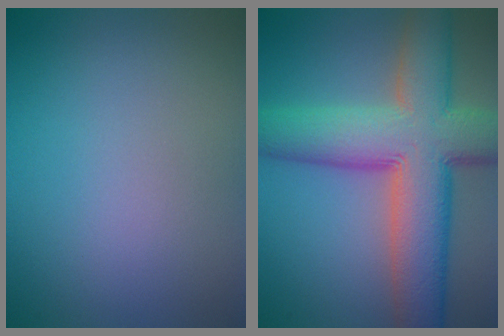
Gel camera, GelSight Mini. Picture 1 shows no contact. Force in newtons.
{"total": 11.8, "press": 11.8, "slide": 0.7}